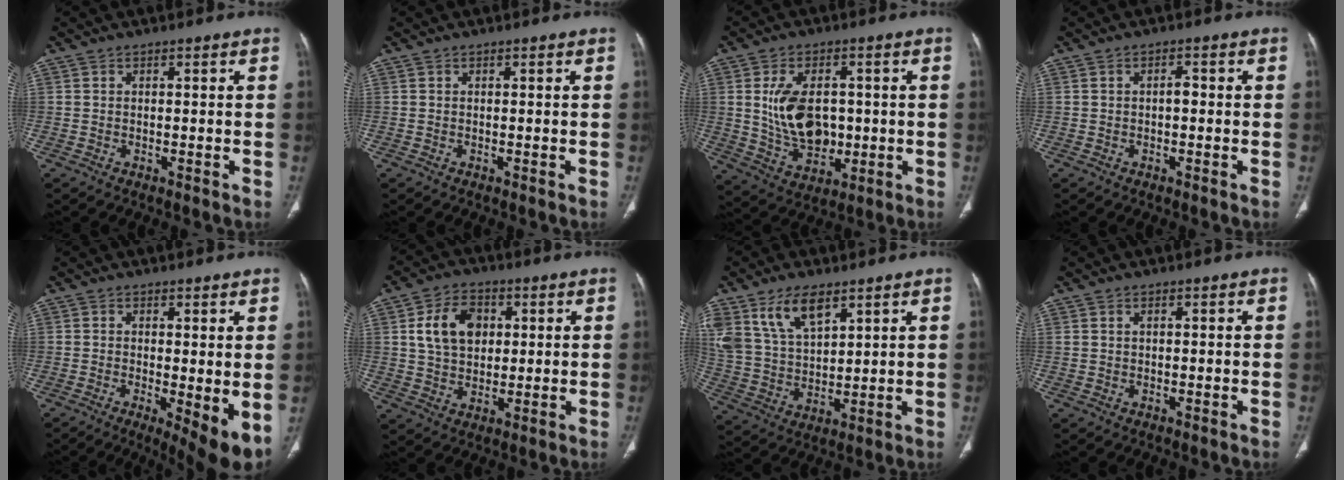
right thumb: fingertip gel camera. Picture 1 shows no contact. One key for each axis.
{"total": 0.0}
{"total": 12.2, "fx": 0.9, "fy": 8.1, "fz": 9.1, "tx": -0.137, "ty": -0.009, "tz": 0.033}
{"total": 1.5, "fx": -0.2, "fy": 0.8, "fz": 1.2, "tx": -0.015, "ty": 0.005, "tz": -0.006}
{"total": 8.0, "fx": -0.9, "fy": 2.4, "fz": 7.6, "tx": -0.115, "ty": -0.024, "tz": -0.010}
{"total": 10.5, "fx": 2.6, "fy": 7.6, "fz": 6.8, "tx": -0.097, "ty": -0.001, "tz": 0.047}
{"total": 12.1, "fx": 7.3, "fy": 6.1, "fz": 7.4, "tx": -0.128, "ty": -0.025, "tz": 0.156}
{"total": 0.7, "fx": 0.4, "fy": 0.3, "fz": 0.5, "tx": -0.011, "ty": 0.004, "tz": 0.011}